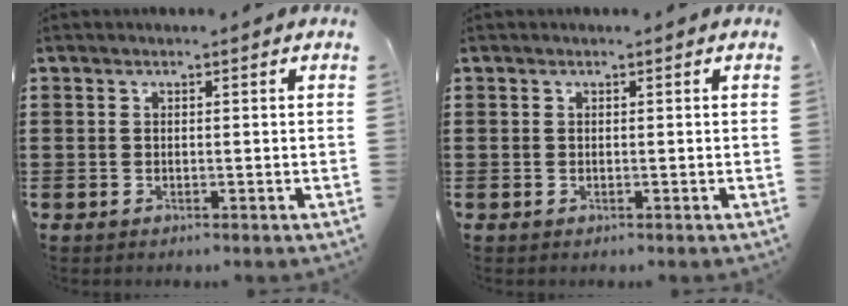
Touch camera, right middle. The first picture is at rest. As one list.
[{"total": 0.0}]